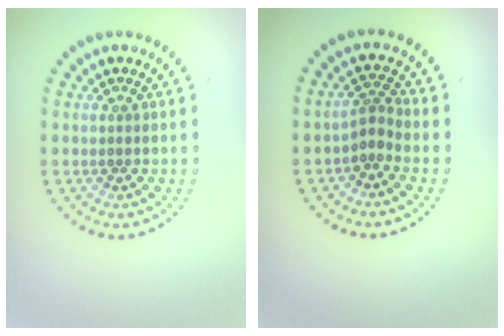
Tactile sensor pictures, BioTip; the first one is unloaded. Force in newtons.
{"total": 1.9, "press": 1.2, "slide": 1.5}